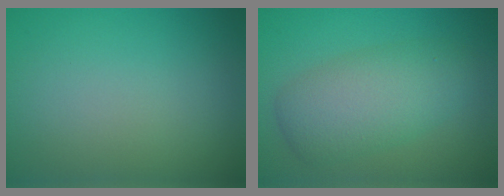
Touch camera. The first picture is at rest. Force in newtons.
{"total": 5.7, "press": 5.7, "slide": 0.1}